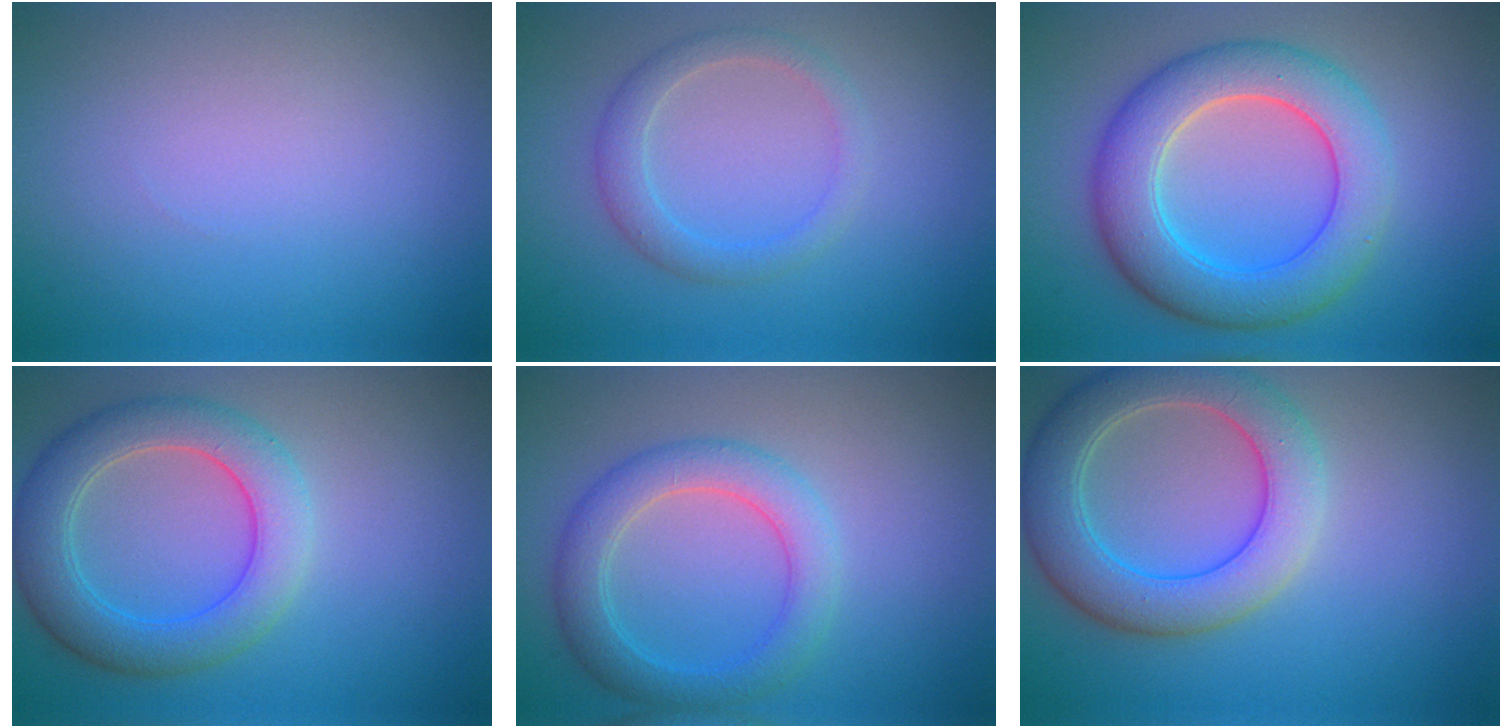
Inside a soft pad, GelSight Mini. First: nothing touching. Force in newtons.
{"total": 2.4, "press": 2.4, "slide": 0.1}
{"total": 7.9, "press": 7.8, "slide": 0.2}
{"total": 5.9, "press": 5.9, "slide": 0.4}
{"total": 4.2, "press": 4.2, "slide": 0.1}
{"total": 6.7, "press": 6.6, "slide": 0.7}